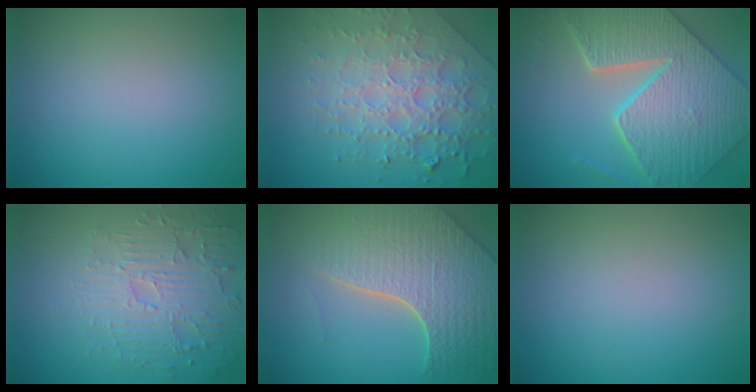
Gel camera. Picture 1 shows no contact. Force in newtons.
{"total": 7.9, "press": 5.6, "slide": 5.6}
{"total": 8.6, "press": 7.0, "slide": 5.1}
{"total": 4.9, "press": 3.7, "slide": 3.2}
{"total": 7.6, "press": 5.6, "slide": 5.1}
{"total": 0.0}